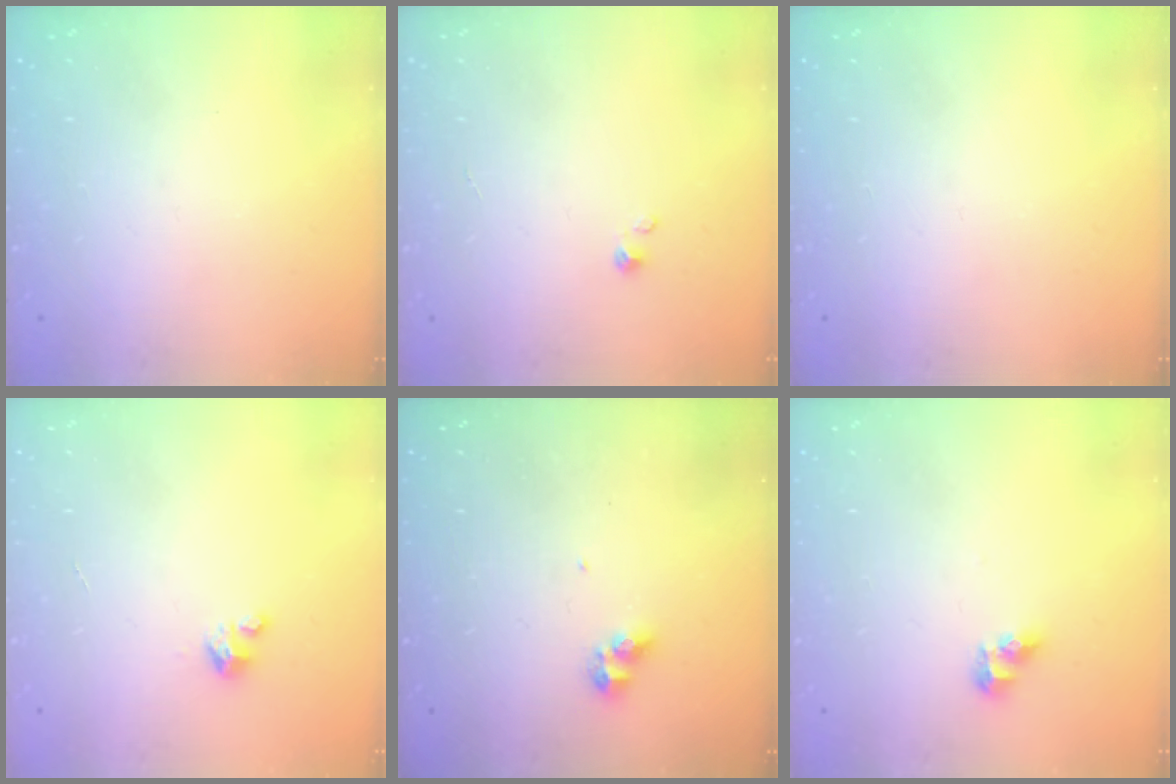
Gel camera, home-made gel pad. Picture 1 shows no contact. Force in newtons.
{"total": 0.7, "press": 0.7, "slide": 0.1}
{"total": 0.0}
{"total": 3.2, "press": 3.2, "slide": 0.3}
{"total": 4.7, "press": 4.7, "slide": 0.3}
{"total": 6.1, "press": 6.1, "slide": 0.3}